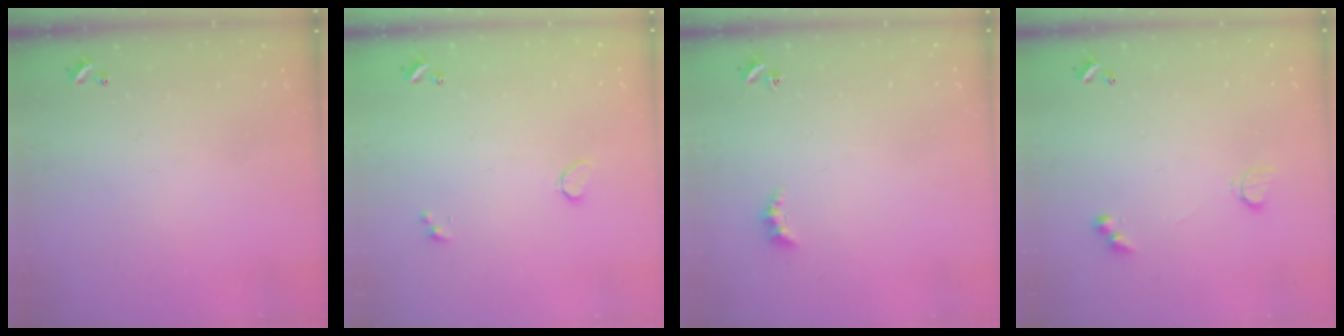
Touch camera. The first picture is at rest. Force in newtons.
{"total": 0.6, "press": 0.4, "slide": 0.5}
{"total": 2.4, "press": 2.4, "slide": 0.6}
{"total": 3.6, "press": 3.6, "slide": 0.6}